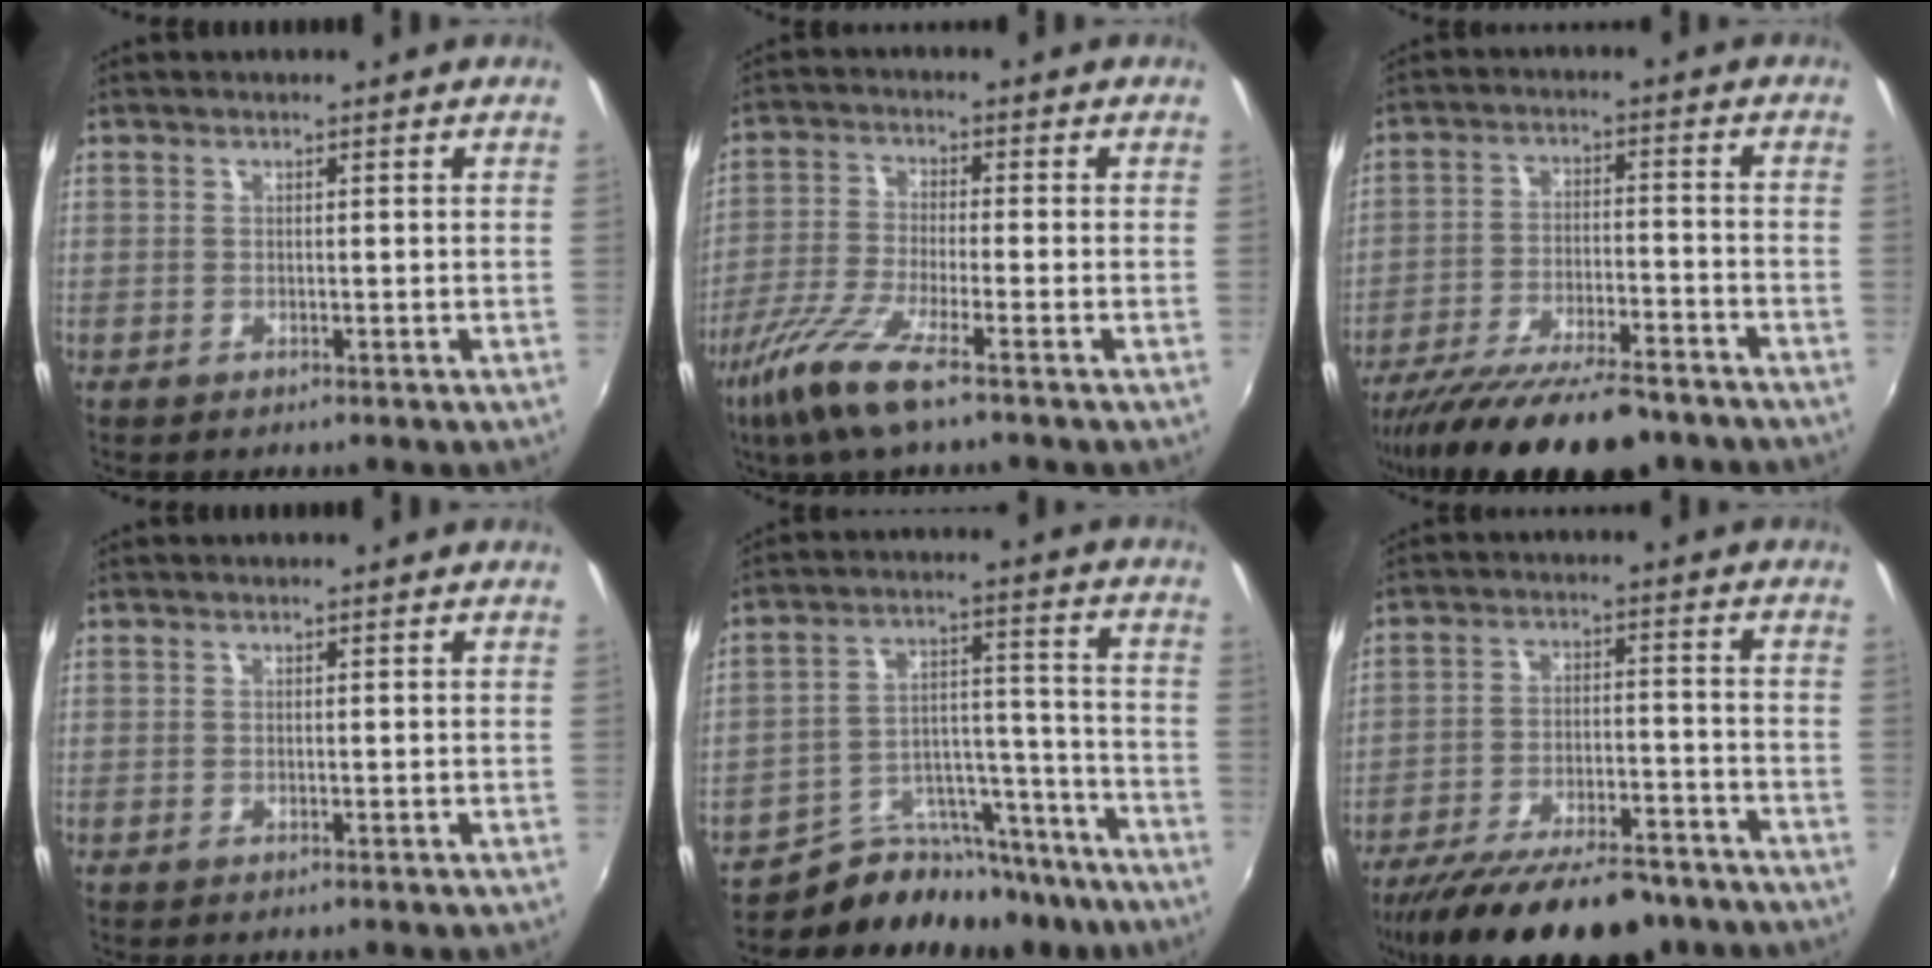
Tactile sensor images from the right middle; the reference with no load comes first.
{"total": 9.6, "force": [-6.2, 0.7, 7.3], "torque": [-0.166, -0.020, -0.126]}
{"total": 17.9, "force": [-14.6, 3.9, 9.6], "torque": [-0.188, -0.040, -0.232]}
{"total": 0.0}
{"total": 15.3, "force": [-13.9, 5.4, 3.5], "torque": [-0.049, 0.045, -0.202]}
{"total": 20.6, "force": [-16.7, 5.8, 10.4], "torque": [-0.196, -0.033, -0.247]}